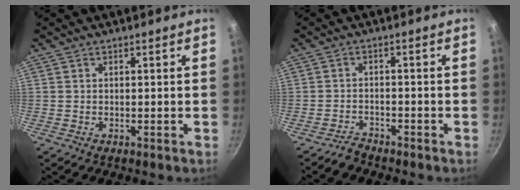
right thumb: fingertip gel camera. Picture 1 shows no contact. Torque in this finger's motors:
{"motor_torque": [0.28, -0.15, 0.06, -0.42, -0.03]}